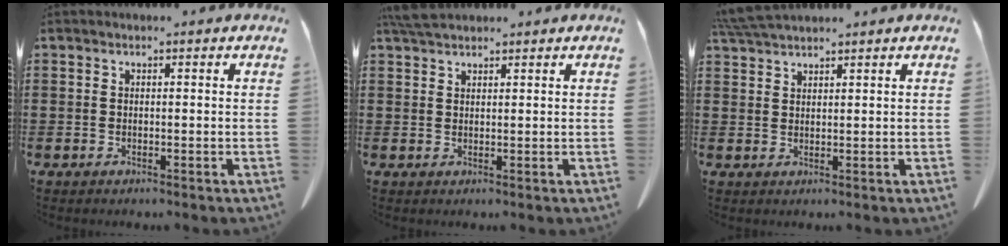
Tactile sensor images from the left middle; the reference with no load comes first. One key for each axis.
{"total": 3.1, "fx": 2.7, "fy": 0.7, "fz": 1.3, "tx": -0.033, "ty": -0.001, "tz": 0.054}
{"total": 3.9, "fx": 3.6, "fy": 0.3, "fz": 1.4, "tx": -0.039, "ty": -0.005, "tz": 0.071}